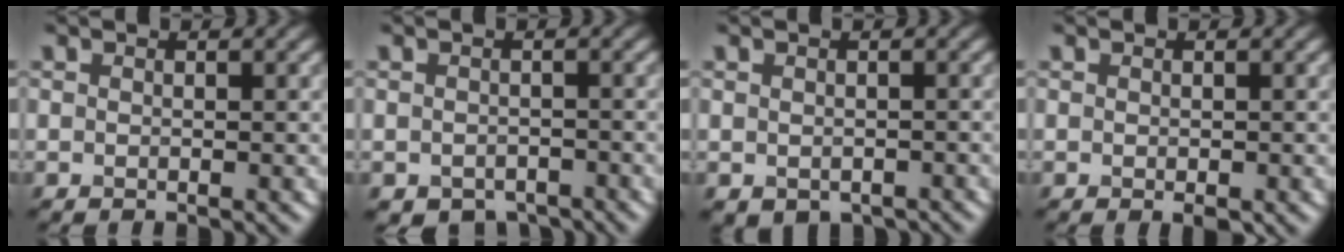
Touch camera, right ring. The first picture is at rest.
{"total": 2.5, "force": [-1.8, 1.4, 0.9], "torque": [-0.009, -0.009, -0.027]}
{"total": 1.7, "force": [-1.0, 1.1, 0.8], "torque": [-0.010, -0.011, -0.010]}
{"total": 0.9, "force": [-0.4, 0.4, 0.7], "torque": [-0.012, -0.002, -0.003]}